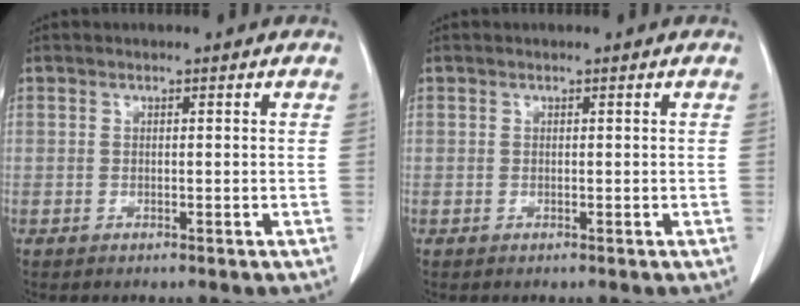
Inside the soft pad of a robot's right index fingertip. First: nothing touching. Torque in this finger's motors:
{"motor_torque": [0.00, 0.00, 0.00, 0.00]}